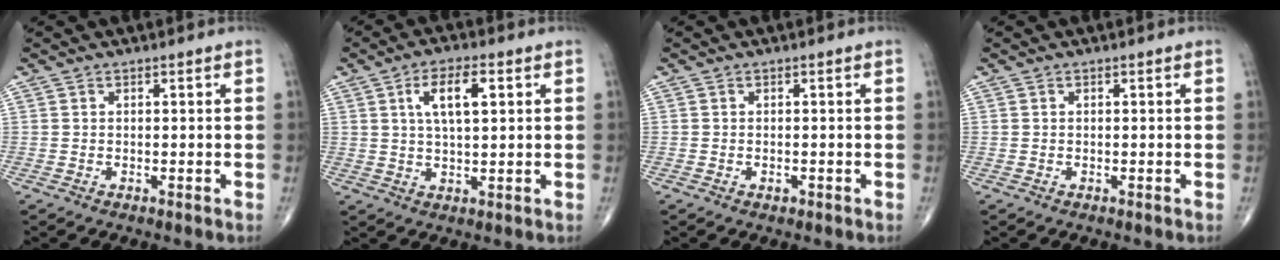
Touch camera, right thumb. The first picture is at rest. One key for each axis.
{"total": 7.7, "fx": 2.4, "fy": 3.0, "fz": 6.6, "tx": -0.112, "ty": -0.001, "tz": 0.043}
{"total": 0.8, "fx": -0.4, "fy": 0.5, "fz": 0.5, "tx": -0.005, "ty": 0.000, "tz": -0.007}
{"total": 0.0}